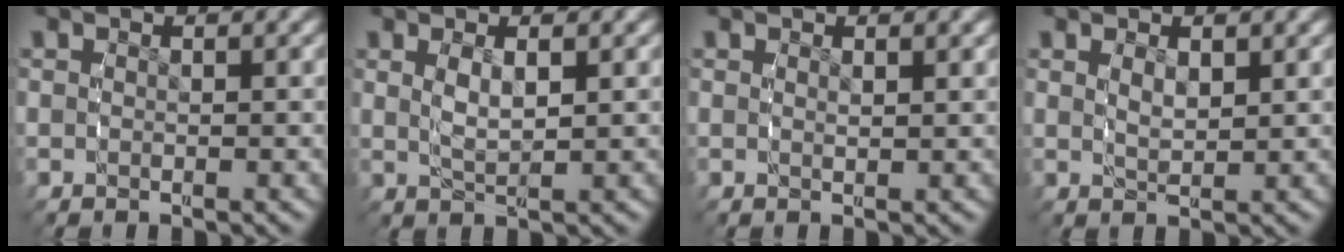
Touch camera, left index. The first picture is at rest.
{"total": 2.4, "force": [0.6, 0.4, 2.3], "torque": [-0.048, -0.010, 0.023]}
{"total": 0.7, "force": [0.5, -0.4, 0.2], "torque": [-0.004, -0.006, 0.012]}
{"total": 1.5, "force": [0.8, 0.1, 1.2], "torque": [-0.019, -0.014, 0.026]}